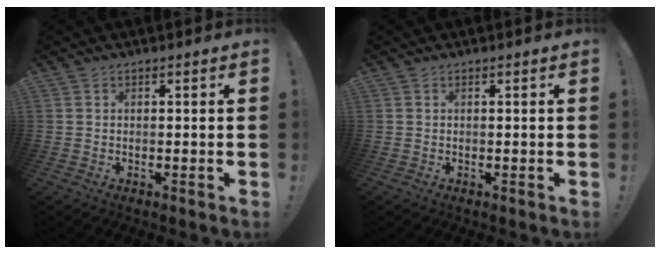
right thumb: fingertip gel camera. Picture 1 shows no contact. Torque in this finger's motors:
{"motor_torque": [0.22, -0.44, 0.01, 0.06, 0.00]}